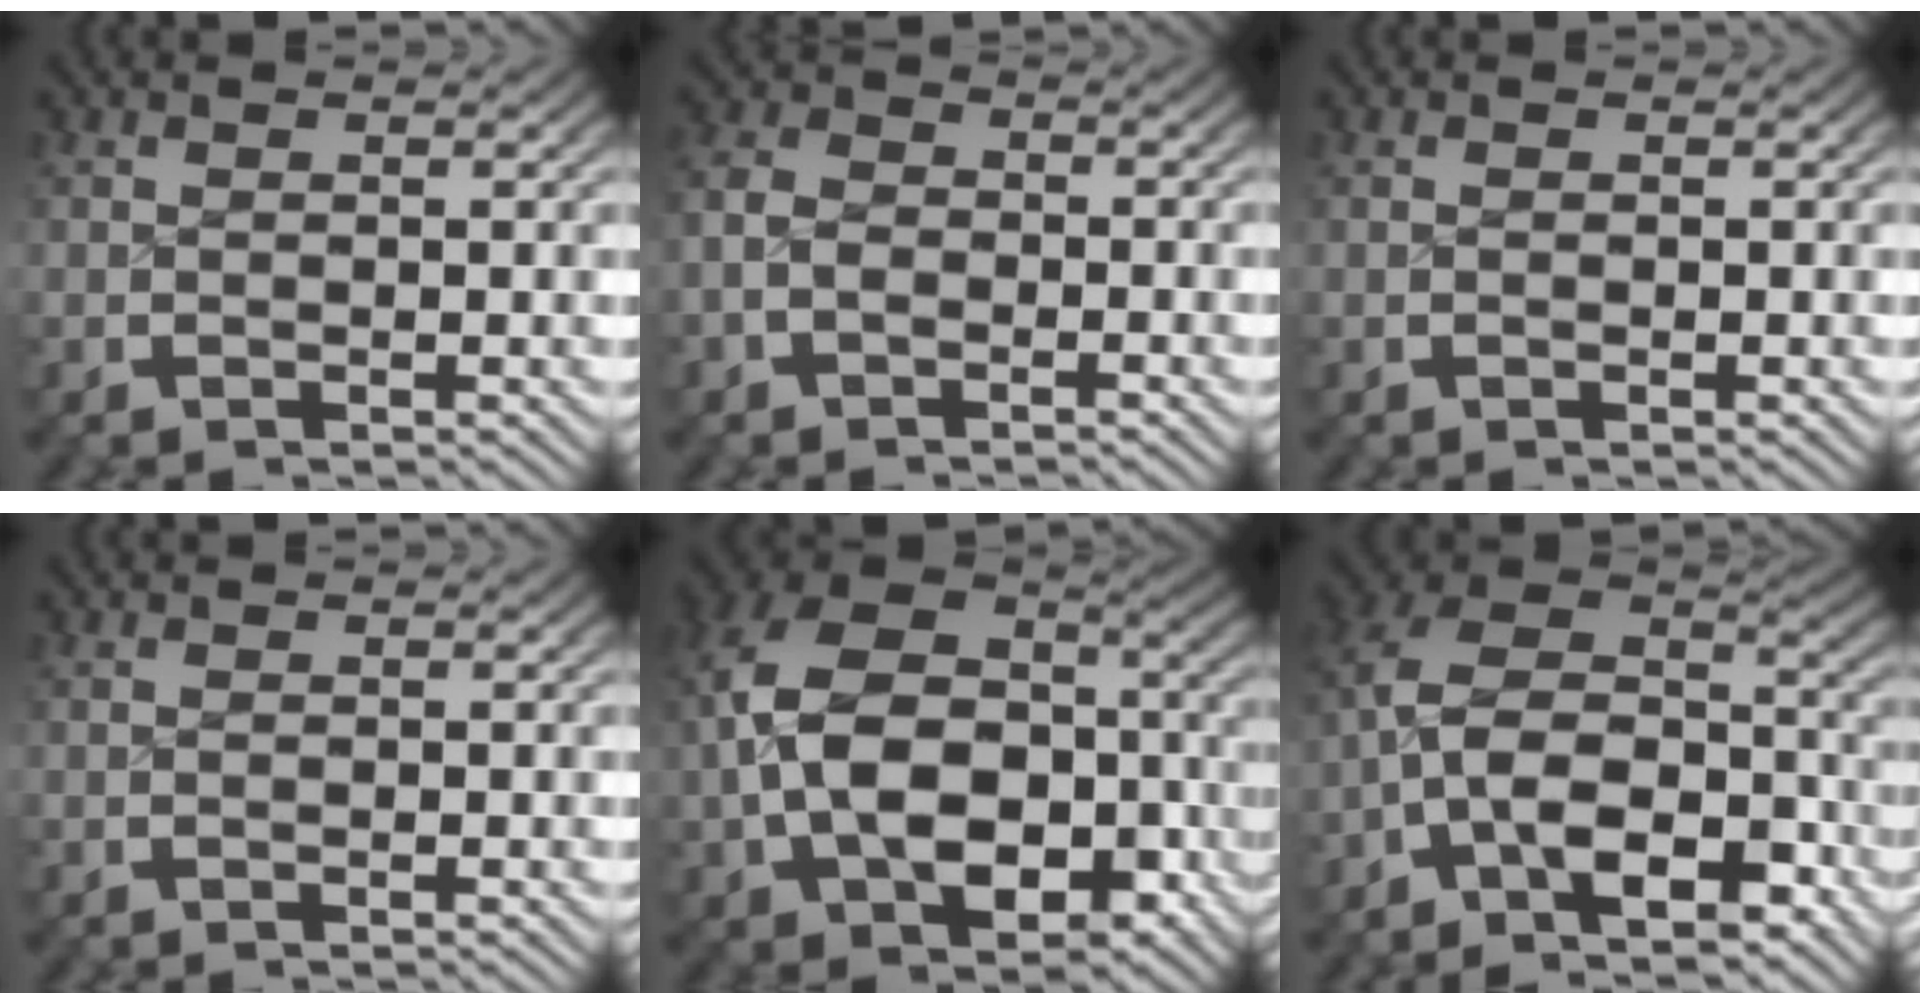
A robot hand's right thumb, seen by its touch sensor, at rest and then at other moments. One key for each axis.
{"total": 3.3, "fx": -1.2, "fy": 2.5, "fz": 1.8, "tx": -0.039, "ty": -0.009, "tz": -0.019}
{"total": 0.0}
{"total": 0.0}
{"total": 16.9, "fx": -1.1, "fy": 11.5, "fz": 12.3, "tx": -0.273, "ty": -0.051, "tz": 0.014}
{"total": 14.0, "fx": -3.1, "fy": 9.9, "fz": 9.4, "tx": -0.217, "ty": -0.056, "tz": -0.041}